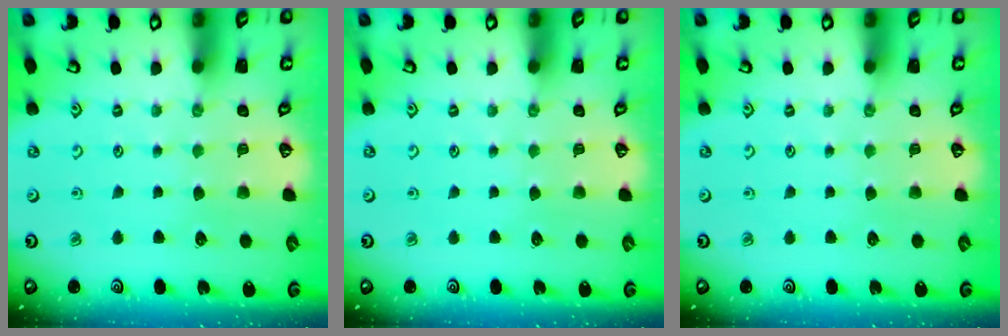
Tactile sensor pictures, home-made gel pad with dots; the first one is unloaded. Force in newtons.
{"total": 0.0}
{"total": 0.0}